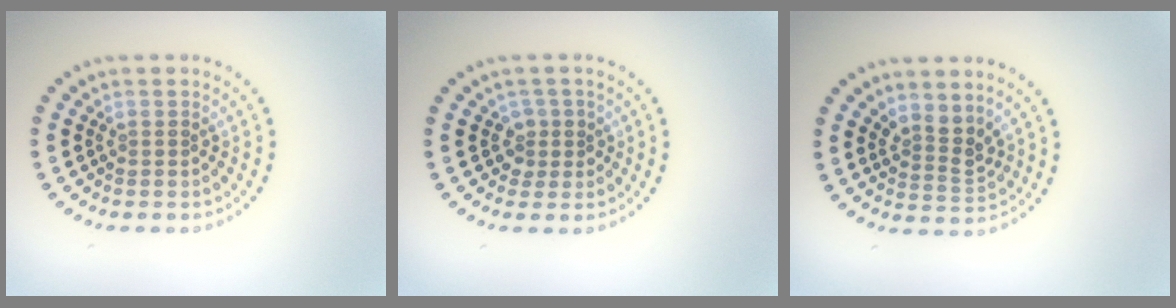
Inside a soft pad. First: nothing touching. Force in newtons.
{"total": 1.8, "press": 1.4, "slide": 1.1}
{"total": 2.5, "press": 1.8, "slide": 1.7}